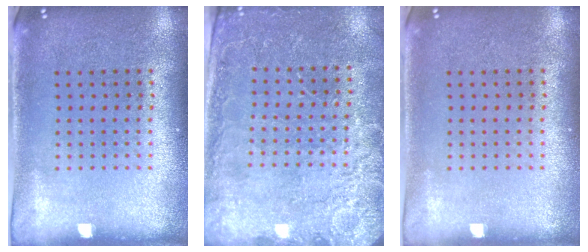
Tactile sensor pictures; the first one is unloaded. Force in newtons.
{"total": 2.7, "press": 2.6, "slide": 0.3}
{"total": 0.0}